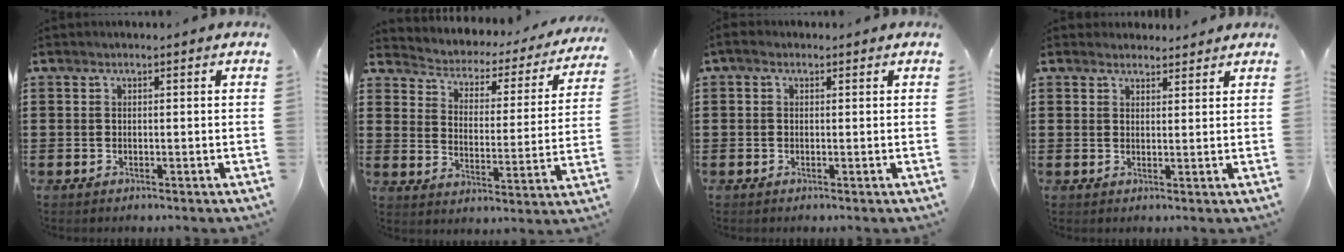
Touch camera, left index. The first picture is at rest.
{"total": 2.1, "force": [1.9, 0.9, 0.2], "torque": [-0.022, -0.023, 0.019]}
{"total": 0.9, "force": [-0.2, 0.6, 0.5], "torque": [-0.011, 0.004, -0.003]}
{"total": 2.3, "force": [2.2, 0.7, 0.0], "torque": [-0.006, 0.001, 0.043]}